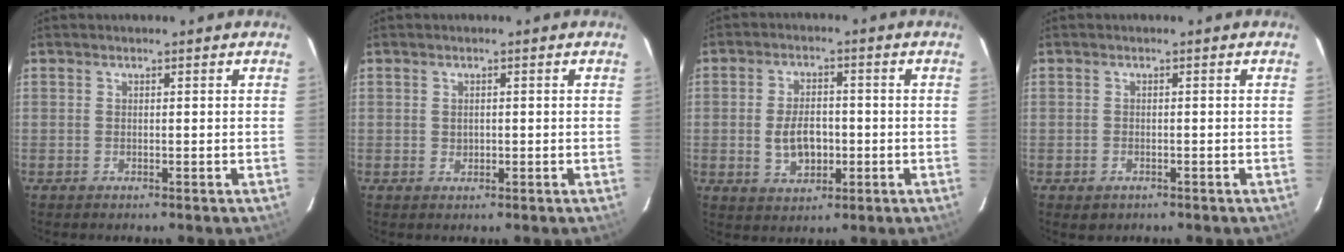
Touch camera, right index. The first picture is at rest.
{"total": 1.1, "force": [0.1, 1.0, 0.4], "torque": [-0.005, 0.001, 0.003]}
{"total": 7.2, "force": [-1.2, 4.5, 5.5], "torque": [-0.107, 0.002, -0.011]}
{"total": 2.0, "force": [-1.1, 1.6, 0.7], "torque": [-0.014, -0.003, -0.012]}